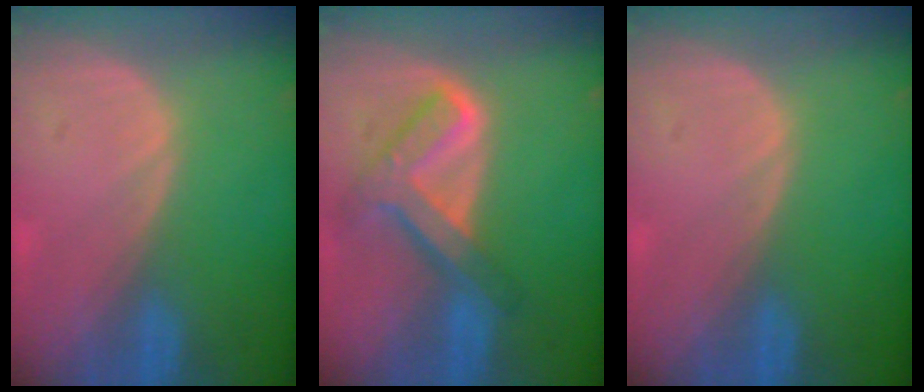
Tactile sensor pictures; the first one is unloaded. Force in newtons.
{"total": 7.8, "press": 6.6, "slide": 4.2}
{"total": 0.0}